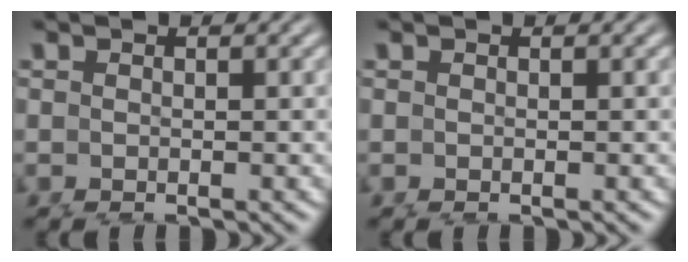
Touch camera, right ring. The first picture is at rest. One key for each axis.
{"total": 0.0}